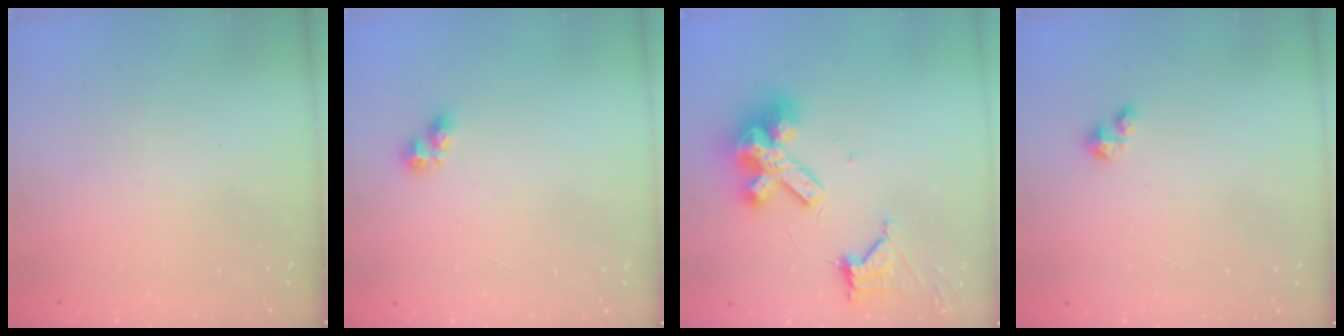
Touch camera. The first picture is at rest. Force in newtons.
{"total": 6.1, "press": 6.1, "slide": 0.7}
{"total": 14.3, "press": 14.2, "slide": 1.7}
{"total": 1.7, "press": 1.7, "slide": 0.2}